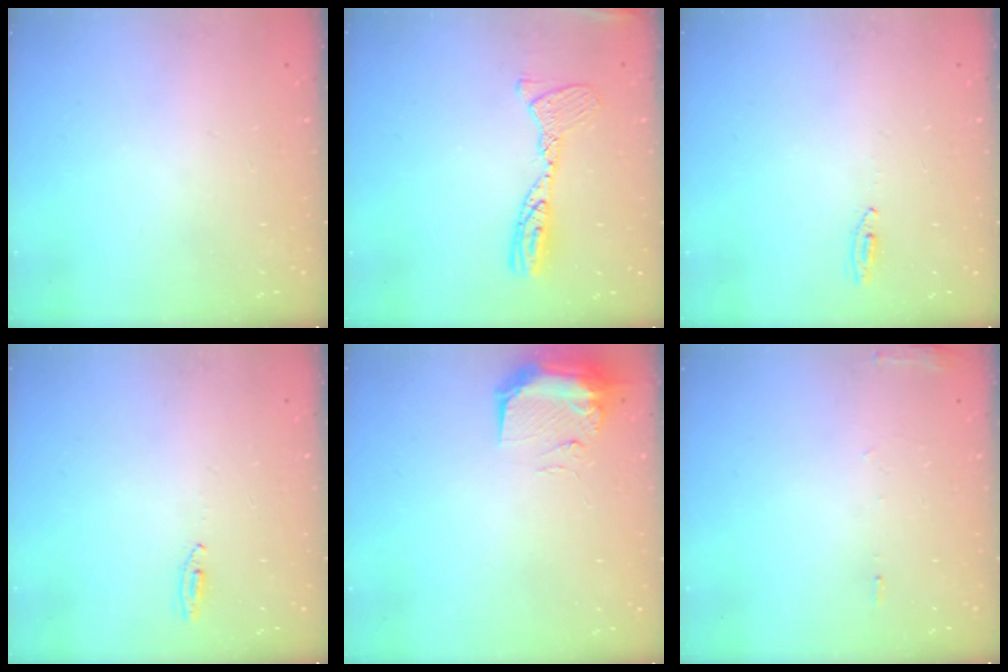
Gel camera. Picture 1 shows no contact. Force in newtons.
{"total": 12.0, "press": 11.9, "slide": 1.1}
{"total": 2.7, "press": 2.5, "slide": 1.0}
{"total": 2.7, "press": 2.5, "slide": 1.0}
{"total": 9.3, "press": 9.1, "slide": 1.7}
{"total": 5.9, "press": 5.7, "slide": 1.6}